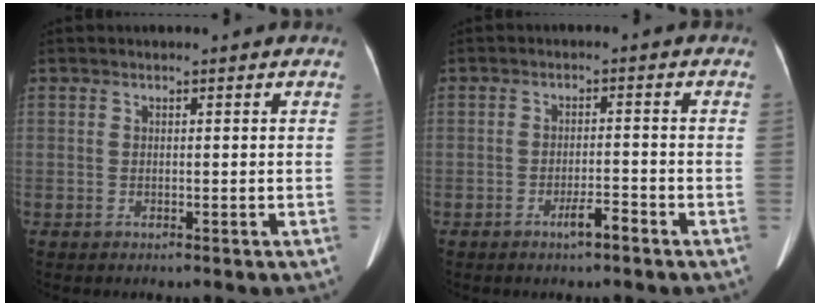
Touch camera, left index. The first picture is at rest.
{"total": 2.9, "force": [-2.2, 0.2, 1.9], "torque": [-0.035, -0.002, -0.038]}